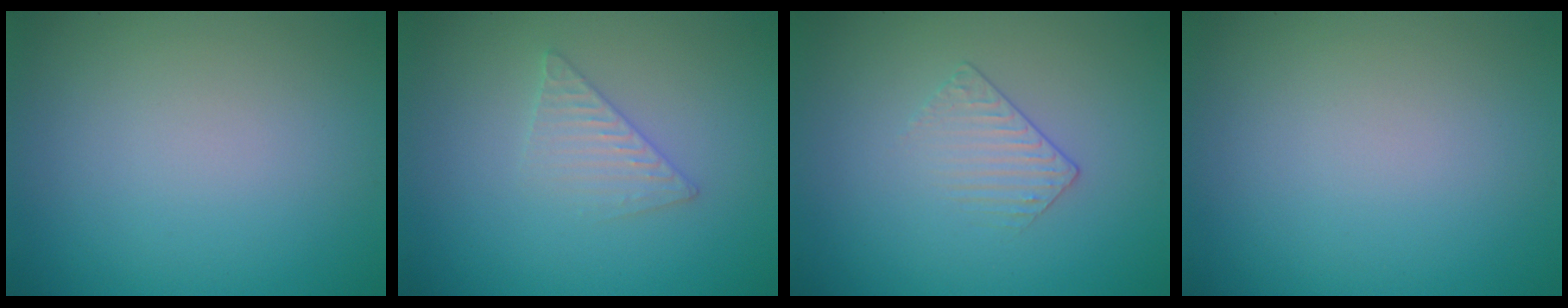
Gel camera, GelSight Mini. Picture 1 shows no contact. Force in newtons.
{"total": 2.0, "press": 2.0, "slide": 0.2}
{"total": 1.3, "press": 0.6, "slide": 1.1}
{"total": 0.0}